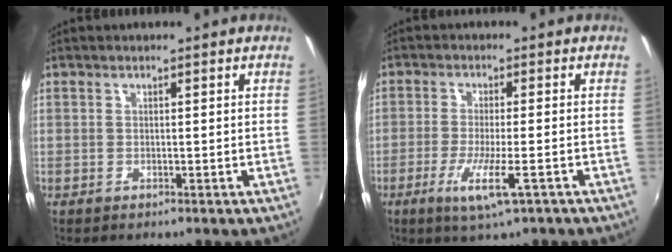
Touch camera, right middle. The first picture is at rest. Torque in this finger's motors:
{"motor_torque": [1.07, -1.07, 0.20, 0.08]}